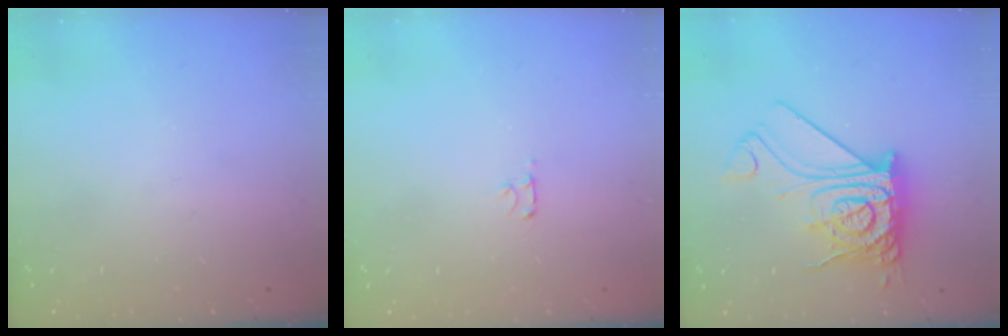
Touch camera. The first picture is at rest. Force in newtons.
{"total": 2.5, "press": 2.4, "slide": 0.3}
{"total": 15.8, "press": 15.7, "slide": 1.4}